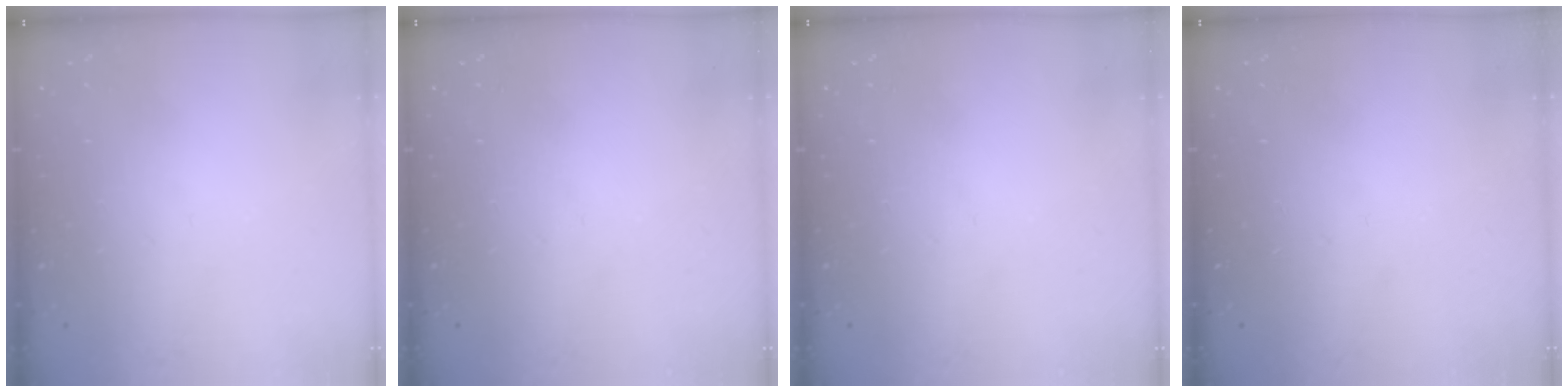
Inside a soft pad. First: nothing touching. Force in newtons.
{"total": 0.0}
{"total": 0.0}
{"total": 0.0}